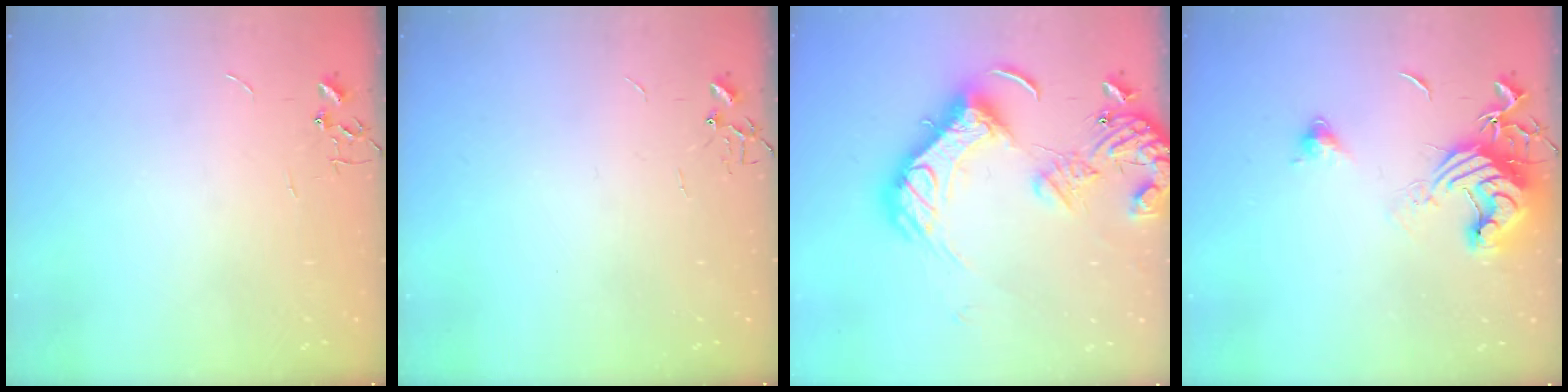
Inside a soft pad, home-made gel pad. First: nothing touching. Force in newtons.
{"total": 0.0}
{"total": 22.3, "press": 22.1, "slide": 2.9}
{"total": 13.8, "press": 13.7, "slide": 1.8}